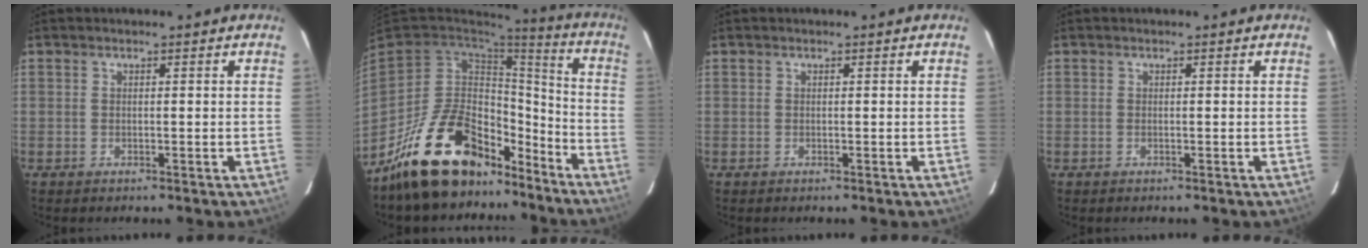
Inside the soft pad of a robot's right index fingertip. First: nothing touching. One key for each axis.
{"total": 22.2, "fx": -15.9, "fy": 11.1, "fz": 10.8, "tx": -0.215, "ty": 0.030, "tz": -0.241}
{"total": 0.0}
{"total": 0.0}